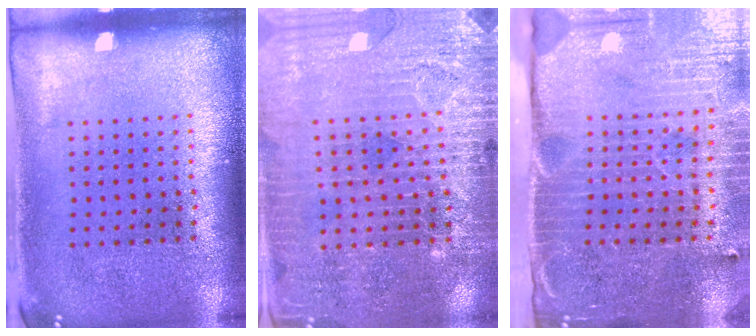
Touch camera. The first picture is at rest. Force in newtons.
{"total": 3.2, "press": 3.1, "slide": 0.8}
{"total": 4.5, "press": 3.7, "slide": 2.6}